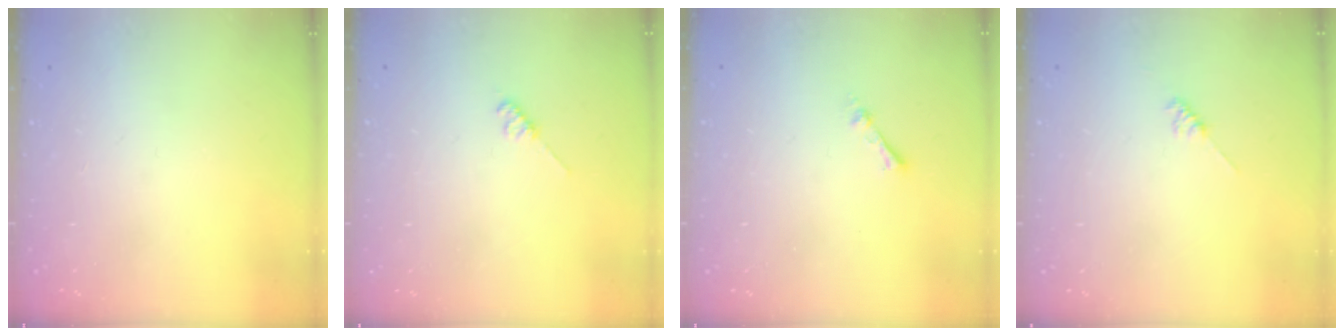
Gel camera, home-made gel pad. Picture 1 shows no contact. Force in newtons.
{"total": 2.6, "press": 2.5, "slide": 0.4}
{"total": 1.9, "press": 1.9, "slide": 0.3}
{"total": 1.8, "press": 1.7, "slide": 0.3}